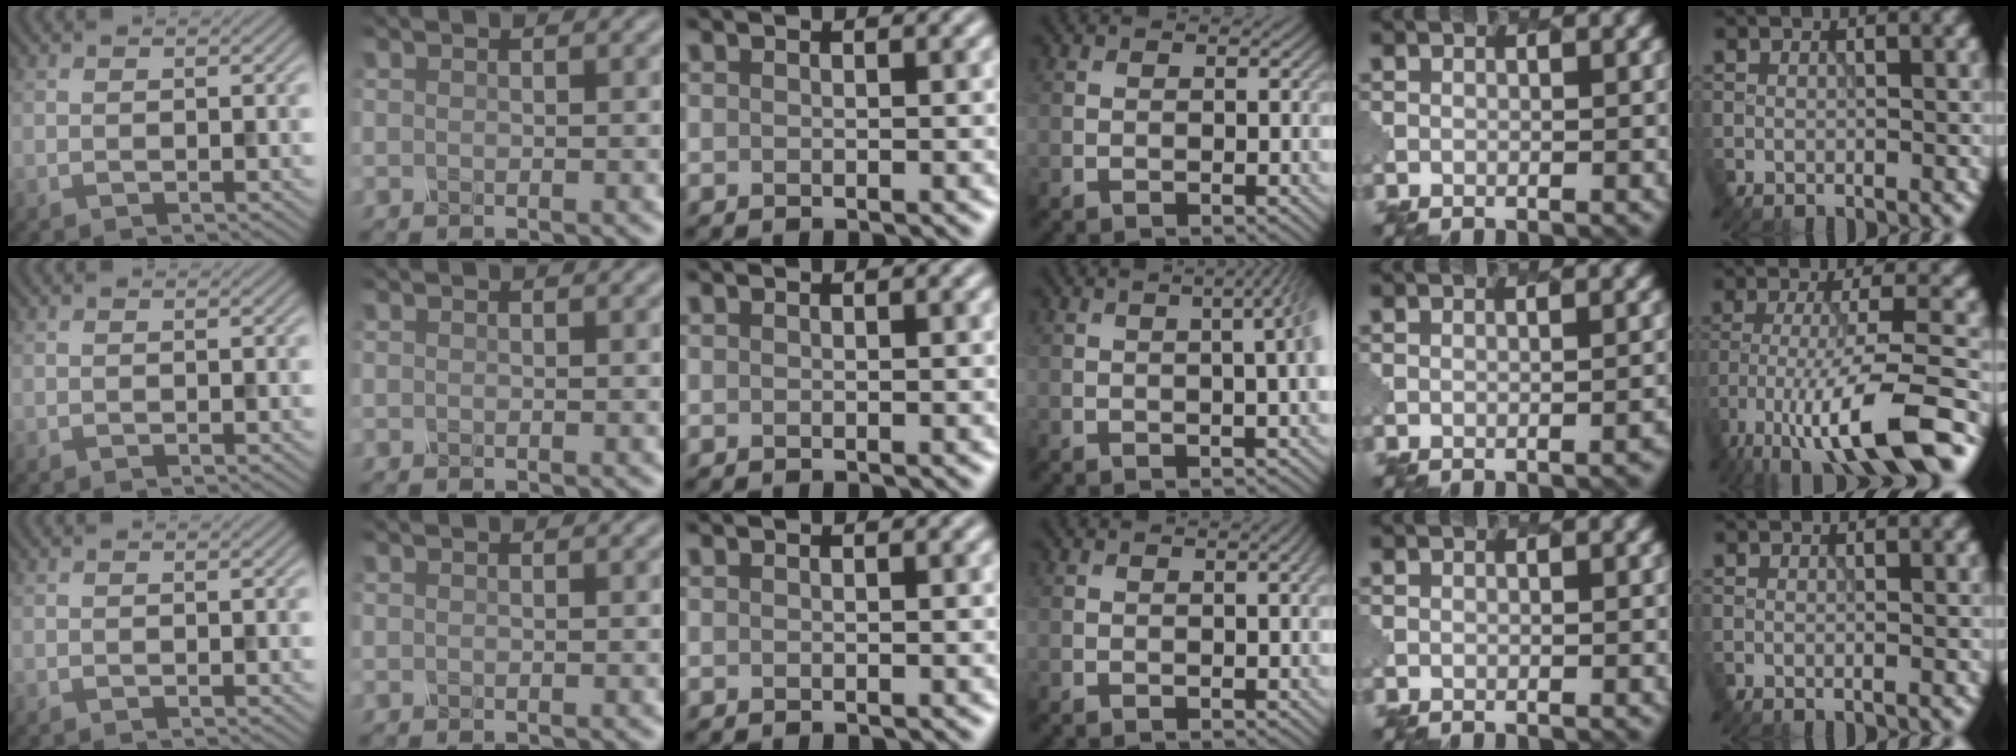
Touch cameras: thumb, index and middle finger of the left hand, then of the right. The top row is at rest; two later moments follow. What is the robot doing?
{"motion": "pour", "object": "mug"}